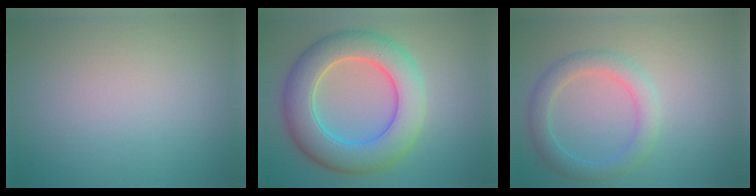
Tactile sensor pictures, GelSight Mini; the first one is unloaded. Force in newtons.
{"total": 8.4, "press": 8.4, "slide": 0.4}
{"total": 3.1, "press": 3.1, "slide": 0.1}